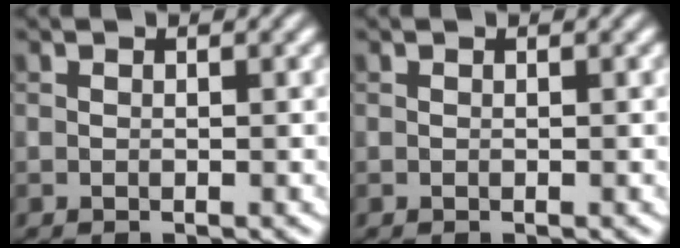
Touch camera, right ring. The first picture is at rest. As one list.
[{"total": 0.0}]